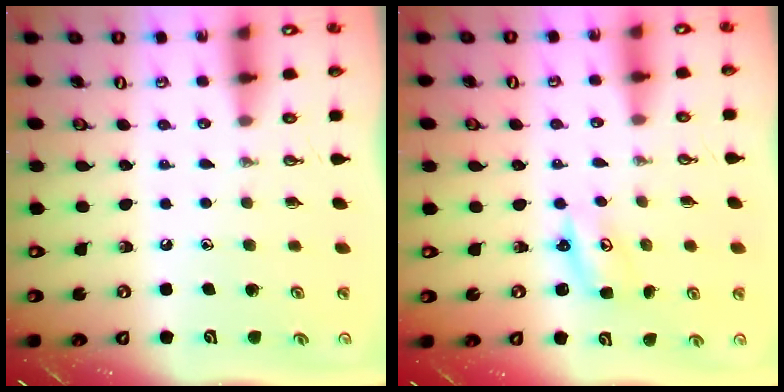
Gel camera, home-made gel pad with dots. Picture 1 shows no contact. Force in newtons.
{"total": 2.6, "press": 2.6, "slide": 0.2}